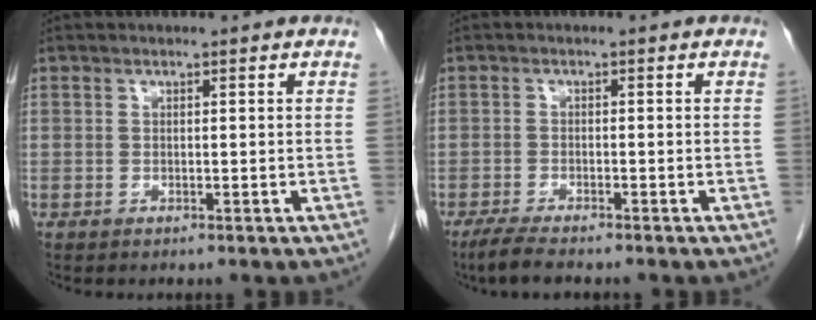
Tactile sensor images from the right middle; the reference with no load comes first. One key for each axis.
{"total": 3.7, "fx": -3.0, "fy": 0.5, "fz": 2.1, "tx": -0.047, "ty": -0.011, "tz": -0.053}